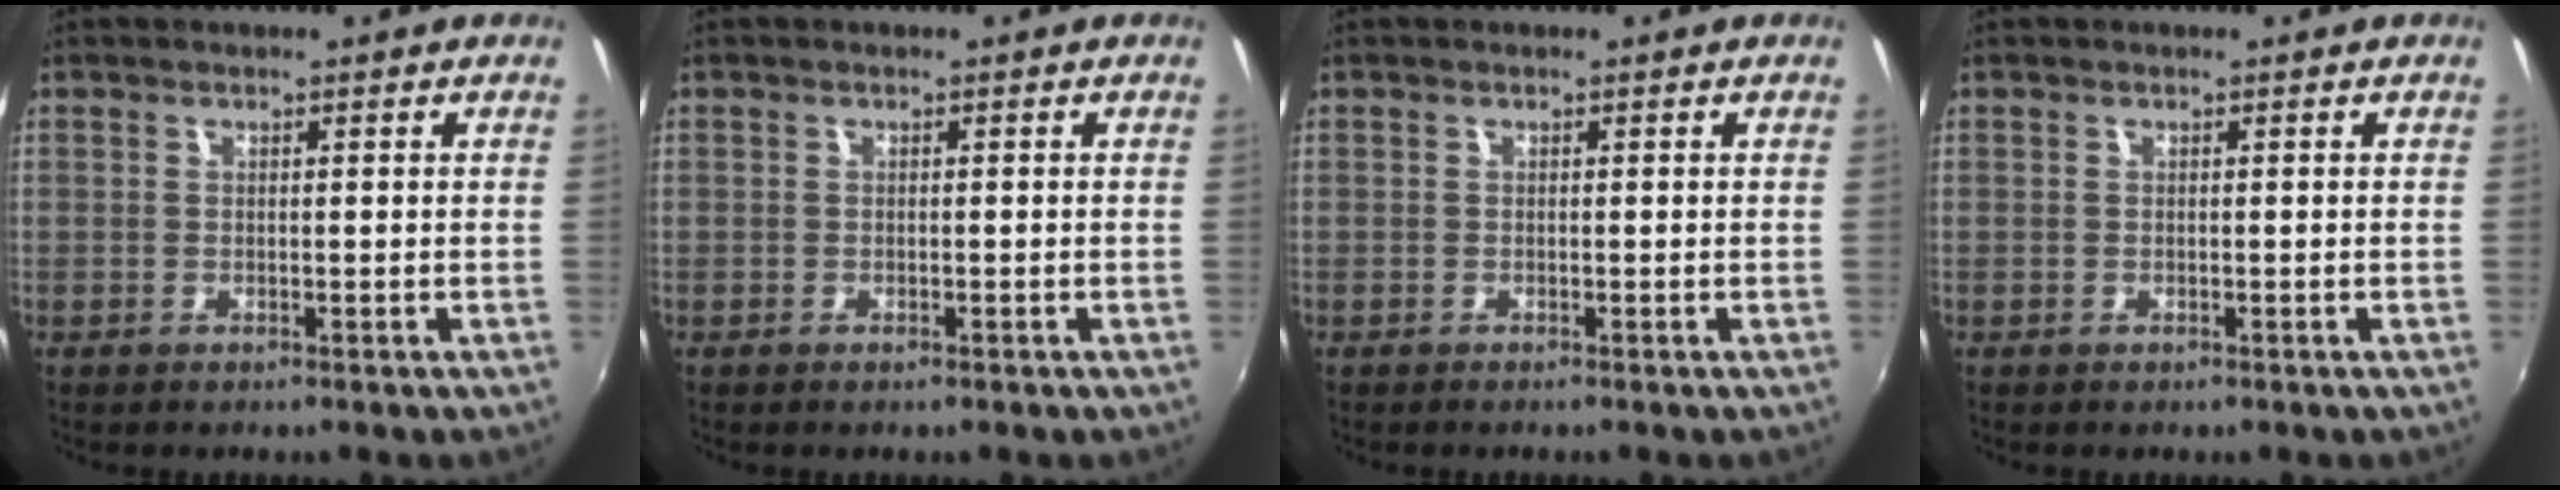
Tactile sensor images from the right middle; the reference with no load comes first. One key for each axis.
{"total": 0.6, "fx": -0.4, "fy": 0.3, "fz": 0.3, "tx": -0.005, "ty": -0.003, "tz": -0.007}
{"total": 0.0}
{"total": 0.0}